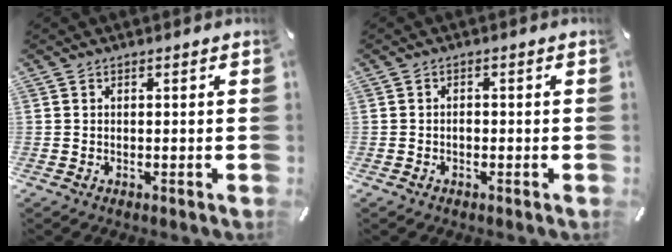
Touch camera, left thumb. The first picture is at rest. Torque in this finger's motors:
{"motor_torque": [-0.04, -0.11, 0.08, -0.05, 0.00]}